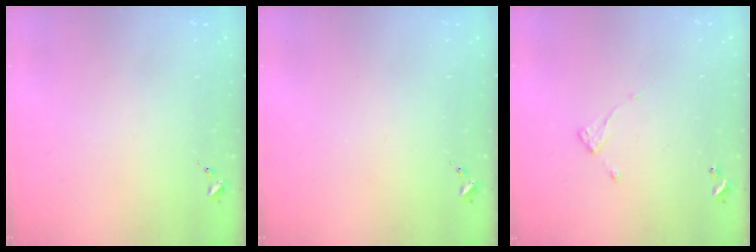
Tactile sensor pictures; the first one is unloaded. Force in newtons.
{"total": 0.0}
{"total": 4.7, "press": 4.7, "slide": 0.3}